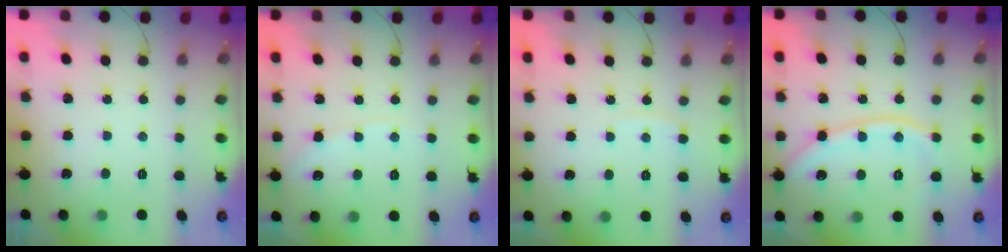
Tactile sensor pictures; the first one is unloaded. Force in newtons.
{"total": 5.2, "press": 5.2, "slide": 0.7}
{"total": 3.3, "press": 3.2, "slide": 0.4}
{"total": 11.8, "press": 11.7, "slide": 1.5}